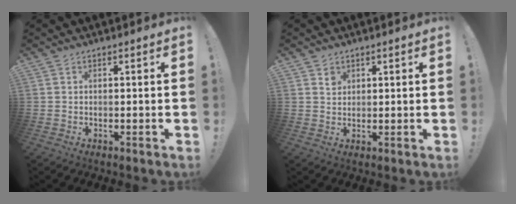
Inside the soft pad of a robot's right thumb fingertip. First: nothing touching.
{"total": 2.0, "force": [1.3, 1.6, 0.3], "torque": [0.009, -0.009, 0.022]}